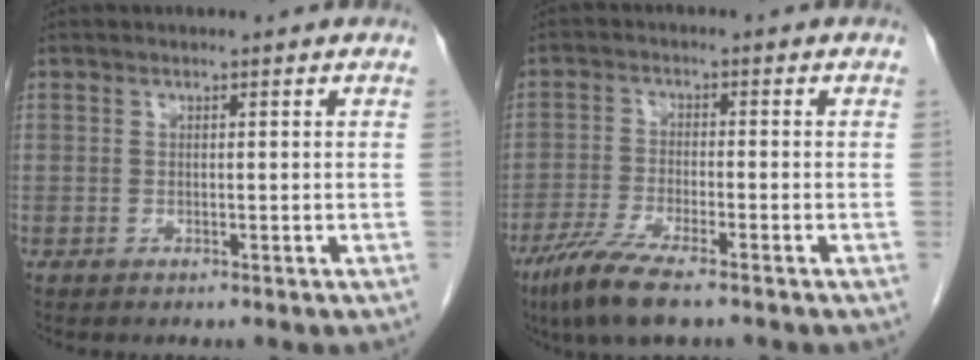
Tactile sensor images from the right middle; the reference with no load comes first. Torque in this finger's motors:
{"motor_torque": [1.32, -0.82, 0.15, 0.11]}